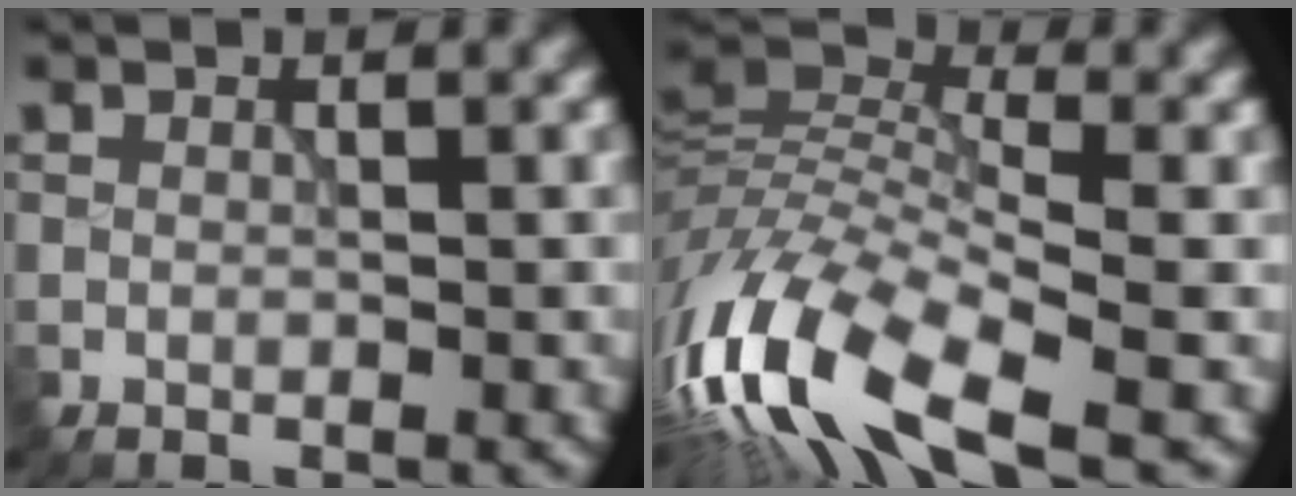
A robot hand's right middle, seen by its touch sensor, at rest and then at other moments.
{"total": 13.2, "force": [-5.7, 5.4, 10.6], "torque": [-0.226, -0.003, -0.116]}